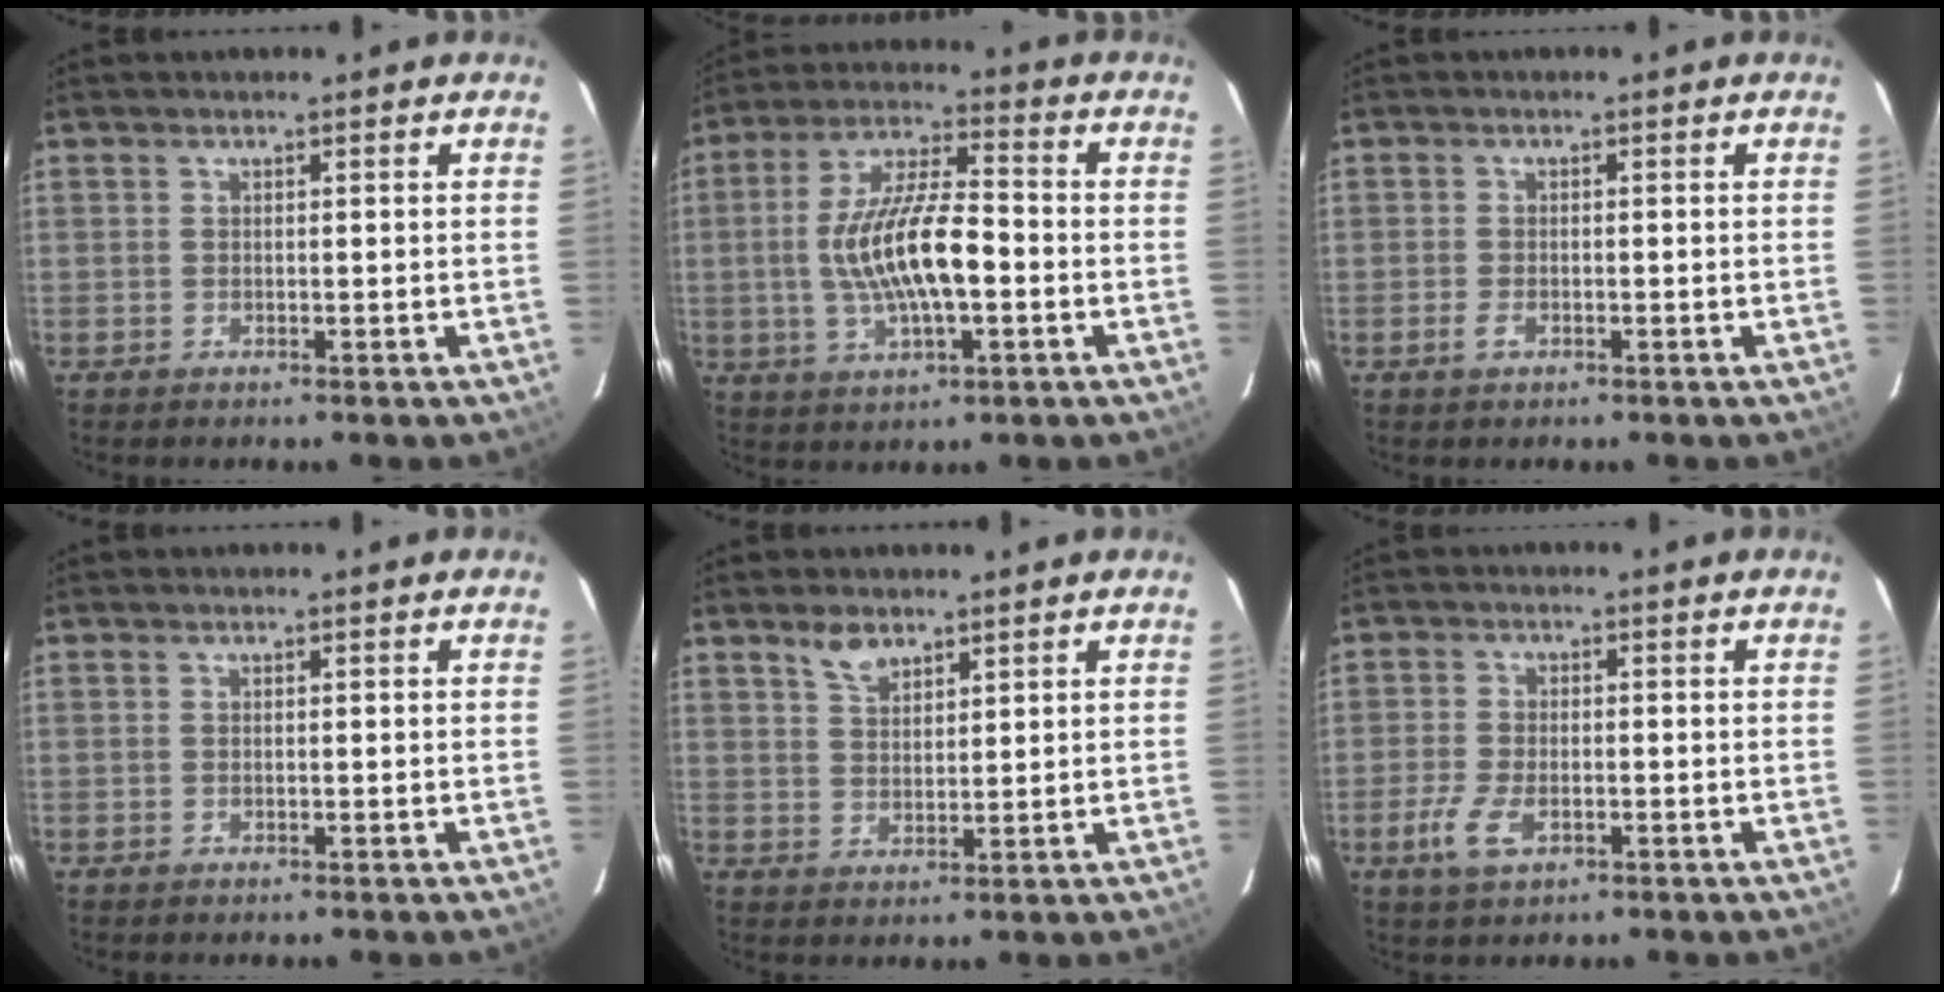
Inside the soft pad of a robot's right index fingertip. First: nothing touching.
{"total": 14.3, "force": [-2.0, 4.5, 13.4], "torque": [-0.262, 0.003, -0.034]}
{"total": 2.1, "force": [-1.1, 1.1, 1.4], "torque": [-0.031, -0.001, -0.020]}
{"total": 0.0}
{"total": 3.9, "force": [3.0, 1.8, 1.9], "torque": [-0.032, 0.005, 0.056]}
{"total": 6.2, "force": [-2.7, 3.0, 4.7], "torque": [-0.113, -0.008, -0.049]}